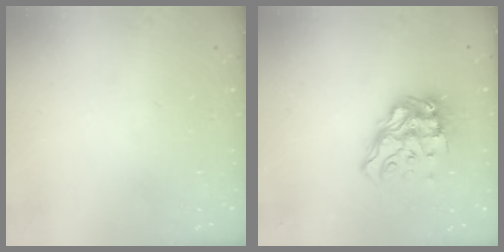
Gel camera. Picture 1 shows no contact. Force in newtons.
{"total": 14.1, "press": 14.0, "slide": 2.0}